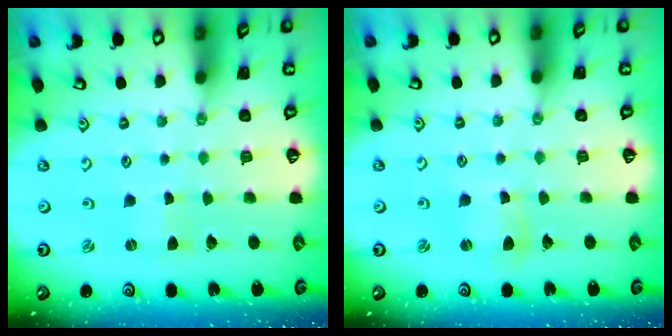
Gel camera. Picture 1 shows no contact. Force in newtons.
{"total": 3.2, "press": 3.1, "slide": 0.5}